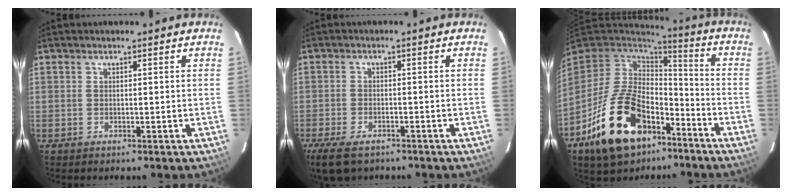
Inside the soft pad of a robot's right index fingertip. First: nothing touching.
{"total": 8.4, "force": [-6.0, 3.8, 4.5], "torque": [-0.118, -0.025, -0.111]}
{"total": 21.4, "force": [-11.0, 12.7, 13.3], "torque": [-0.277, -0.003, -0.170]}